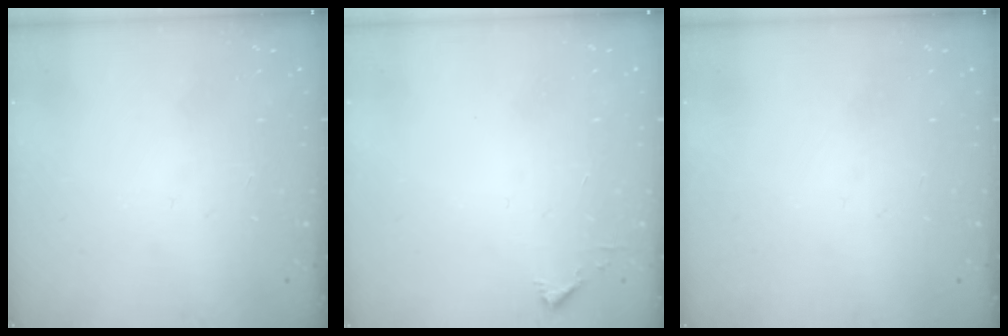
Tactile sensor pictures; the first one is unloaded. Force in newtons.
{"total": 2.3, "press": 2.3, "slide": 0.2}
{"total": 0.0}